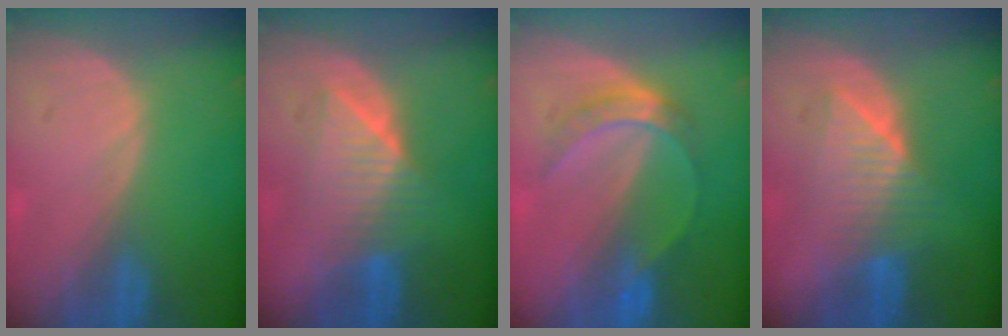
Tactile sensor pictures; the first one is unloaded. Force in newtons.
{"total": 6.4, "press": 6.3, "slide": 1.0}
{"total": 5.0, "press": 4.7, "slide": 1.5}
{"total": 6.5, "press": 6.4, "slide": 0.9}